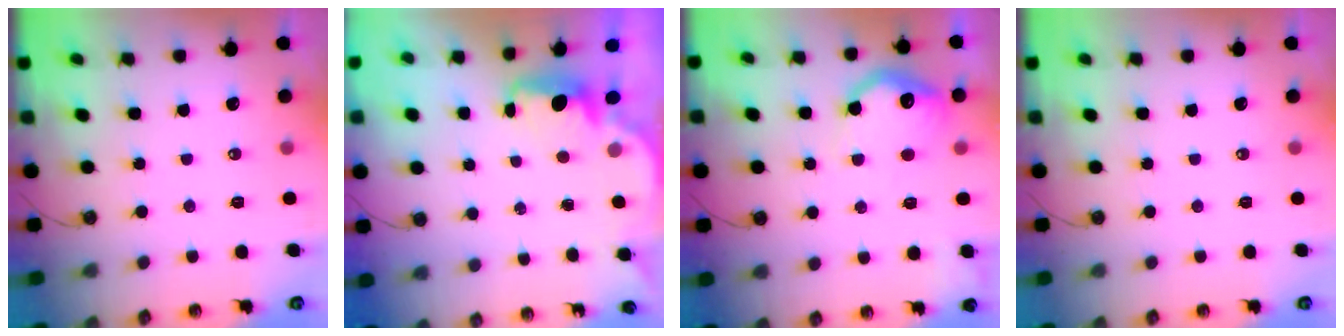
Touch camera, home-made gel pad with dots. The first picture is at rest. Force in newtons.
{"total": 1.8, "press": 1.6, "slide": 0.7}
{"total": 14.5, "press": 14.5, "slide": 0.8}
{"total": 0.0}